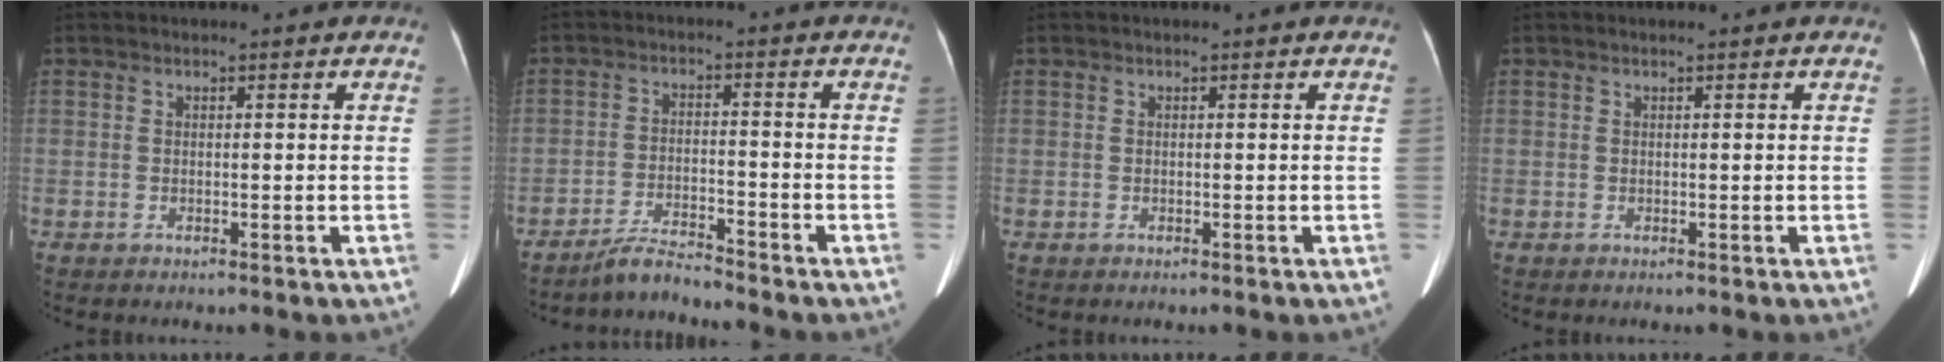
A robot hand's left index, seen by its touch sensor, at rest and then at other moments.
{"total": 4.3, "force": [-4.3, -0.6, 0.5], "torque": [-0.017, -0.017, -0.078]}
{"total": 0.0}
{"total": 0.0}